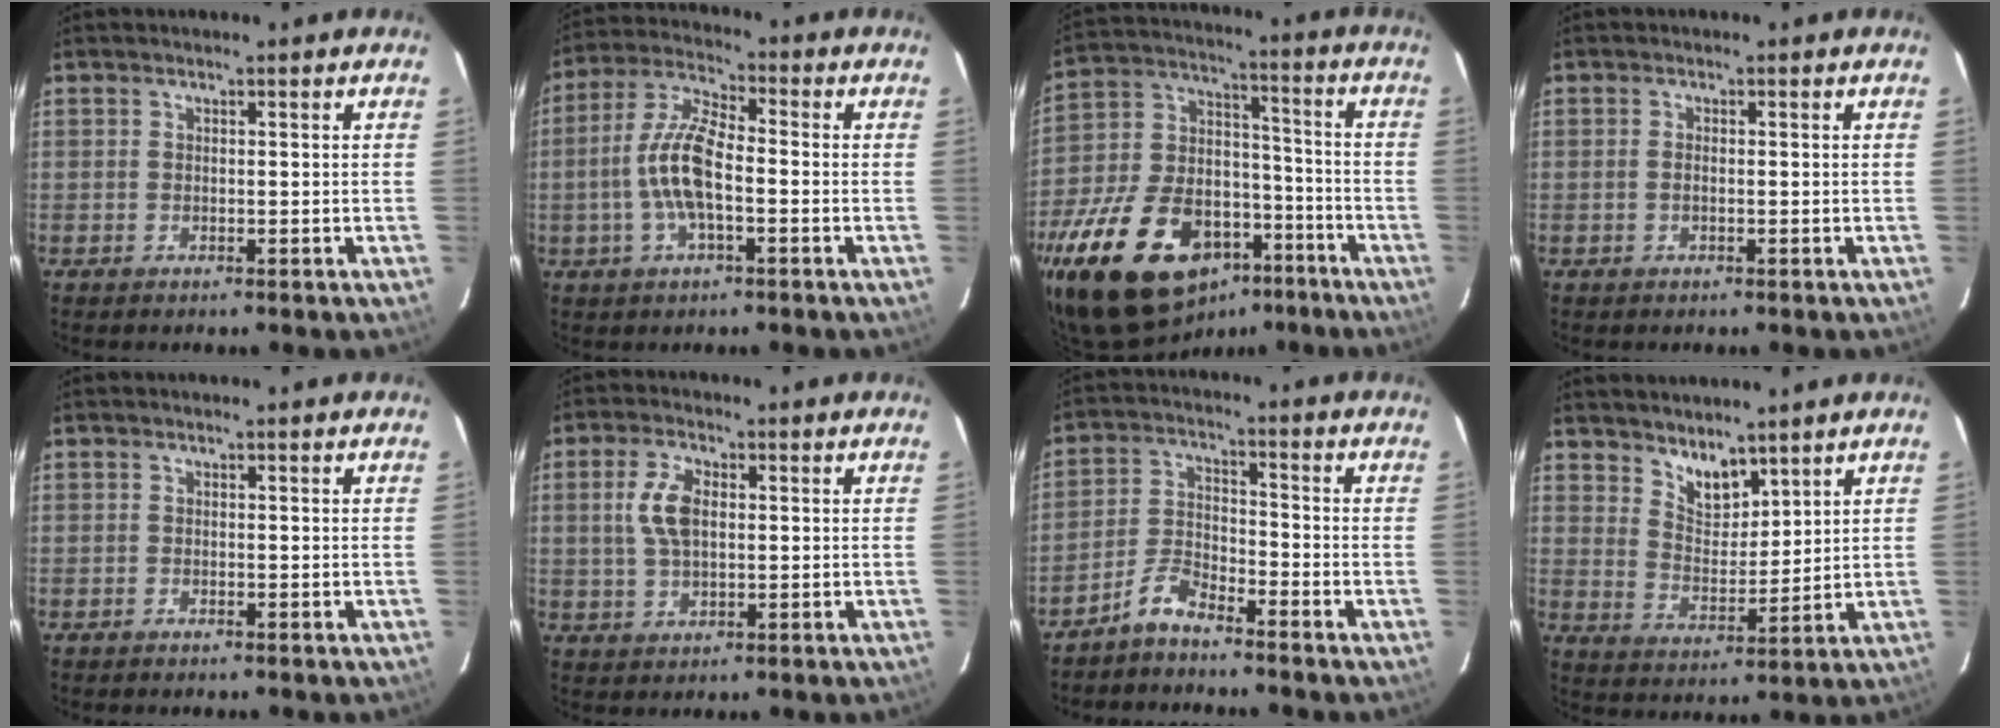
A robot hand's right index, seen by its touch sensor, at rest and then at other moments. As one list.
[{"total": 10.6, "force": [-2.1, 3.7, 9.7], "torque": [-0.205, 0.009, -0.044]}, {"total": 28.4, "force": [-16.2, 16.2, 16.7], "torque": [-0.355, 0.010, -0.246]}, {"total": 0.8, "force": [-0.2, 0.4, 0.7], "torque": [-0.016, 0.001, -0.005]}, {"total": 0.0}, {"total": 6.7, "force": [1.0, 3.7, 5.5], "torque": [-0.111, 0.009, 0.024]}, {"total": 5.2, "force": [-4.4, 1.3, 2.3], "torque": [-0.054, 0.014, -0.092]}, {"total": 6.7, "force": [5.3, 3.0, 2.8], "torque": [-0.038, -0.003, 0.102]}]